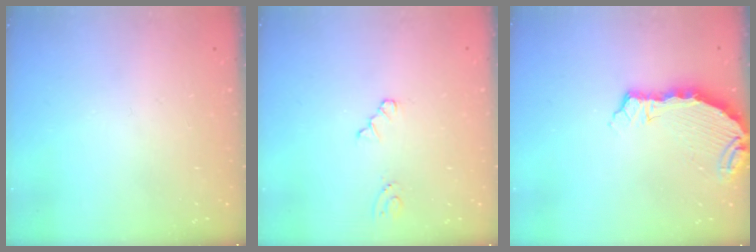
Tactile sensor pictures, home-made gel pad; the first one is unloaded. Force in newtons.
{"total": 2.8, "press": 2.7, "slide": 0.4}
{"total": 7.6, "press": 6.3, "slide": 4.3}